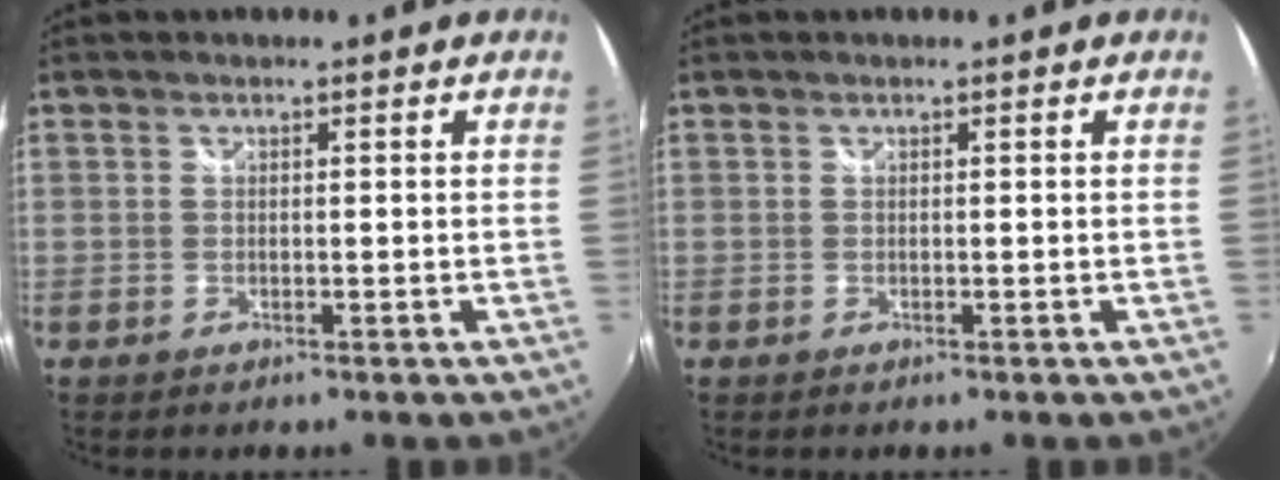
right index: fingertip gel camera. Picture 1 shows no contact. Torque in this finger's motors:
{"motor_torque": [-0.02, 0.02, -0.03, 0.00]}